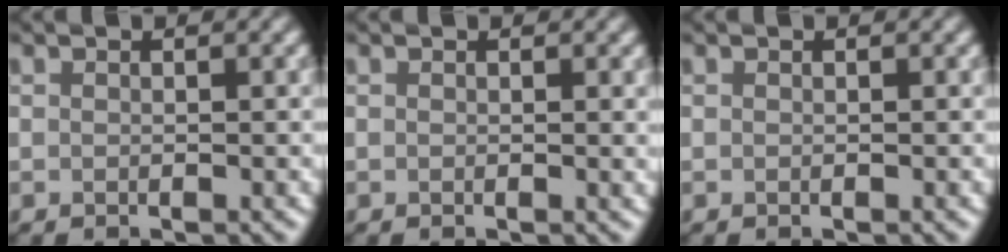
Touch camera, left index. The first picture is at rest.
{"total": 0.7, "force": [0.1, 0.1, 0.7], "torque": [-0.004, 0.000, 0.000]}
{"total": 0.0}